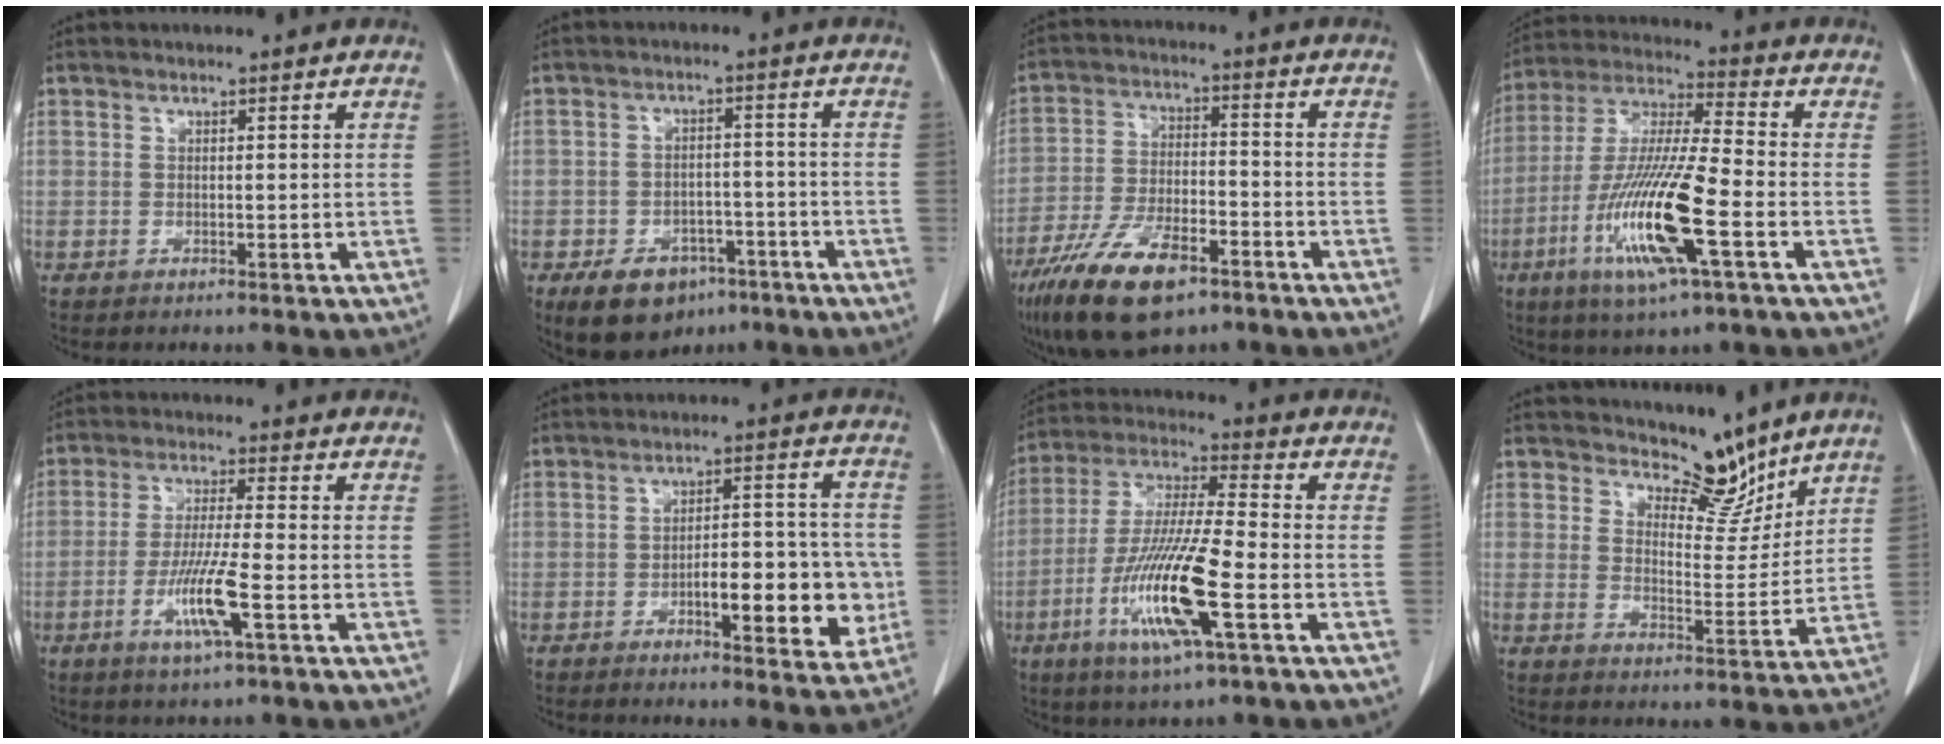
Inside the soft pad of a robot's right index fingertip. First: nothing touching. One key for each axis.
{"total": 9.7, "fx": -6.1, "fy": 5.9, "fz": 4.6, "tx": -0.076, "ty": 0.007, "tz": -0.089}
{"total": 14.0, "fx": -8.8, "fy": 4.9, "fz": 9.7, "tx": -0.188, "ty": -0.015, "tz": -0.157}
{"total": 16.7, "fx": -5.7, "fy": 1.1, "fz": 15.7, "tx": -0.322, "ty": -0.019, "tz": -0.110}
{"total": 8.1, "fx": -3.2, "fy": -0.1, "fz": 7.5, "tx": -0.146, "ty": -0.013, "tz": -0.062}
{"total": 12.1, "fx": -3.1, "fy": 3.8, "fz": 11.0, "tx": -0.145, "ty": 0.018, "tz": -0.040}
{"total": 15.3, "fx": -5.4, "fy": 0.9, "fz": 14.3, "tx": -0.292, "ty": -0.017, "tz": -0.104}
{"total": 7.3, "fx": 6.5, "fy": 2.6, "fz": 2.0, "tx": -0.020, "ty": -0.019, "tz": 0.103}